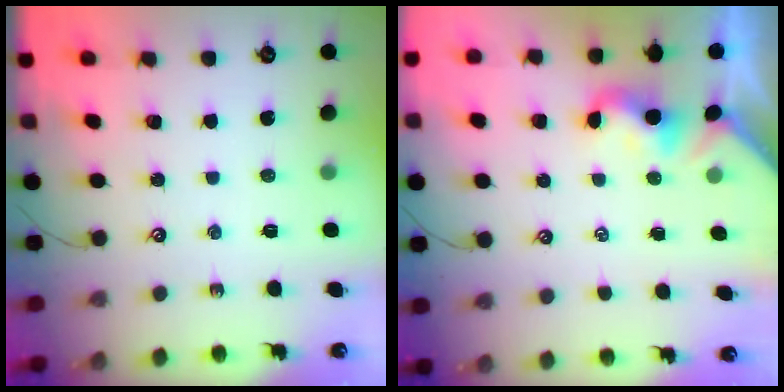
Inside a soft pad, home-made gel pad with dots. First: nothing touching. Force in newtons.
{"total": 2.1, "press": 2.1, "slide": 0.5}